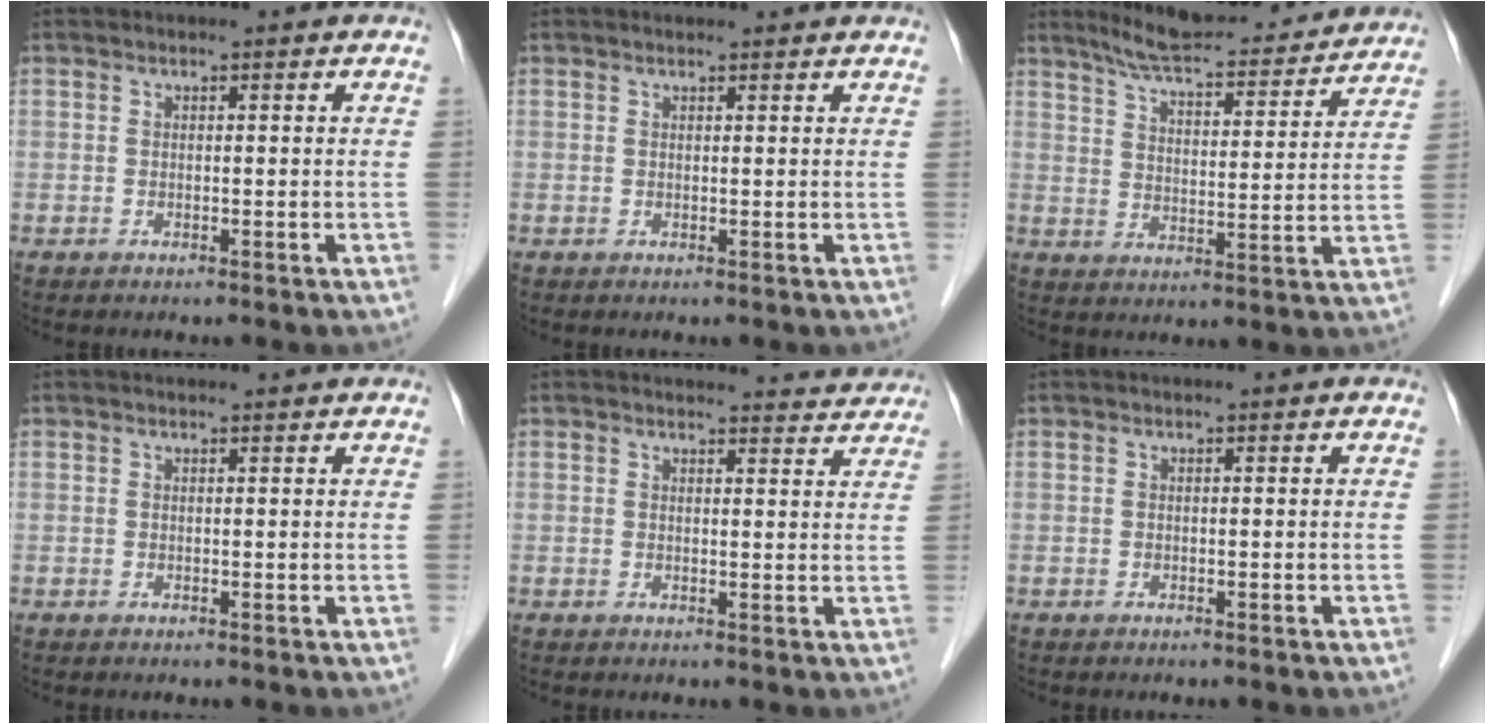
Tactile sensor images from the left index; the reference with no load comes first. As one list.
[{"total": 2.6, "force": [2.5, 0.3, 0.6], "torque": [-0.012, 0.017, 0.030]}, {"total": 17.6, "force": [16.2, 2.7, 6.4], "torque": [-0.094, 0.004, 0.222]}, {"total": 2.1, "force": [2.0, 0.1, 0.6], "torque": [-0.010, 0.011, 0.025]}, {"total": 7.1, "force": [7.0, 1.0, 0.4], "torque": [0.008, -0.008, 0.059]}, {"total": 0.0}]